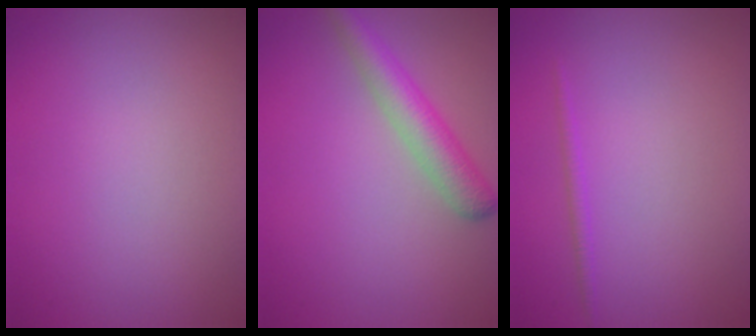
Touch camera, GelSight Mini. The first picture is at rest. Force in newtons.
{"total": 3.7, "press": 3.7, "slide": 0.2}
{"total": 0.8, "press": 0.8, "slide": 0.1}